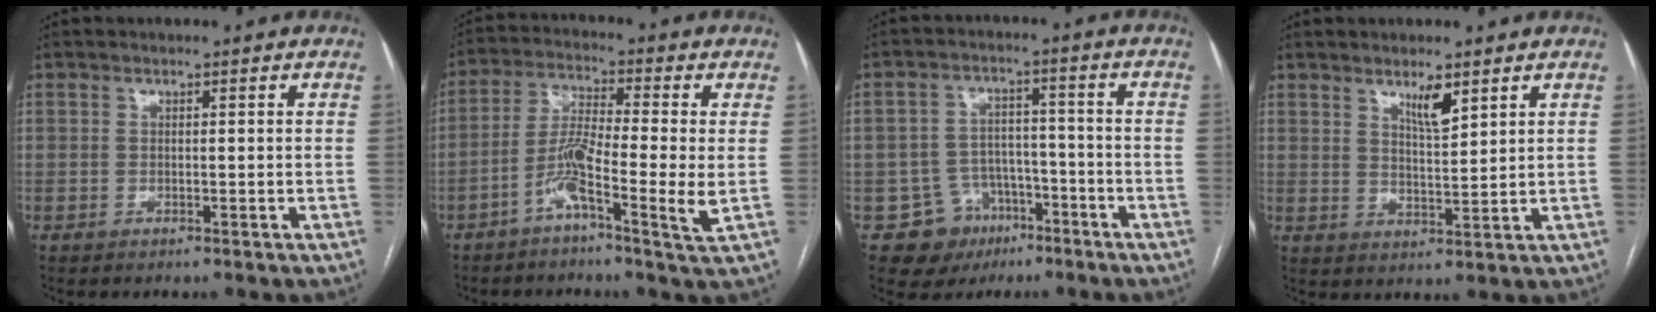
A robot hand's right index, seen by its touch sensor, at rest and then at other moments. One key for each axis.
{"total": 8.6, "fx": -2.7, "fy": 0.0, "fz": 8.1, "tx": -0.160, "ty": 0.005, "tz": -0.059}
{"total": 8.6, "fx": -4.6, "fy": 7.1, "fz": 1.2, "tx": -0.015, "ty": 0.021, "tz": -0.060}
{"total": 4.1, "fx": 2.8, "fy": 0.7, "fz": 3.0, "tx": -0.056, "ty": -0.006, "tz": 0.052}